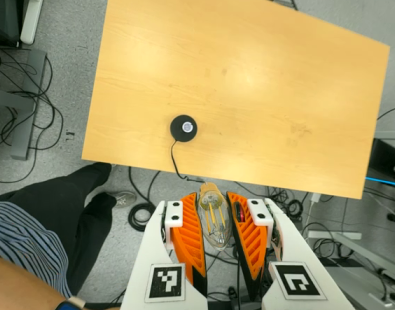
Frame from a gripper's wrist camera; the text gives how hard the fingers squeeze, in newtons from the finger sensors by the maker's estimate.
{"total": 21.0, "left": 23.4, "right": 18.6}